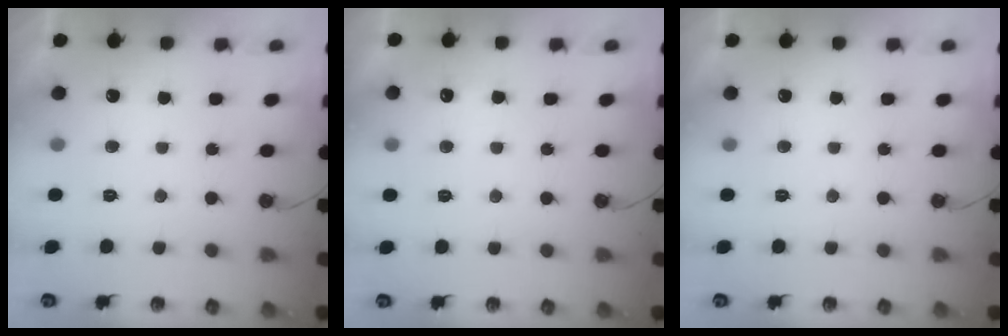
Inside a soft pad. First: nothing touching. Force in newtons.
{"total": 3.5, "press": 3.5, "slide": 0.6}
{"total": 0.0}